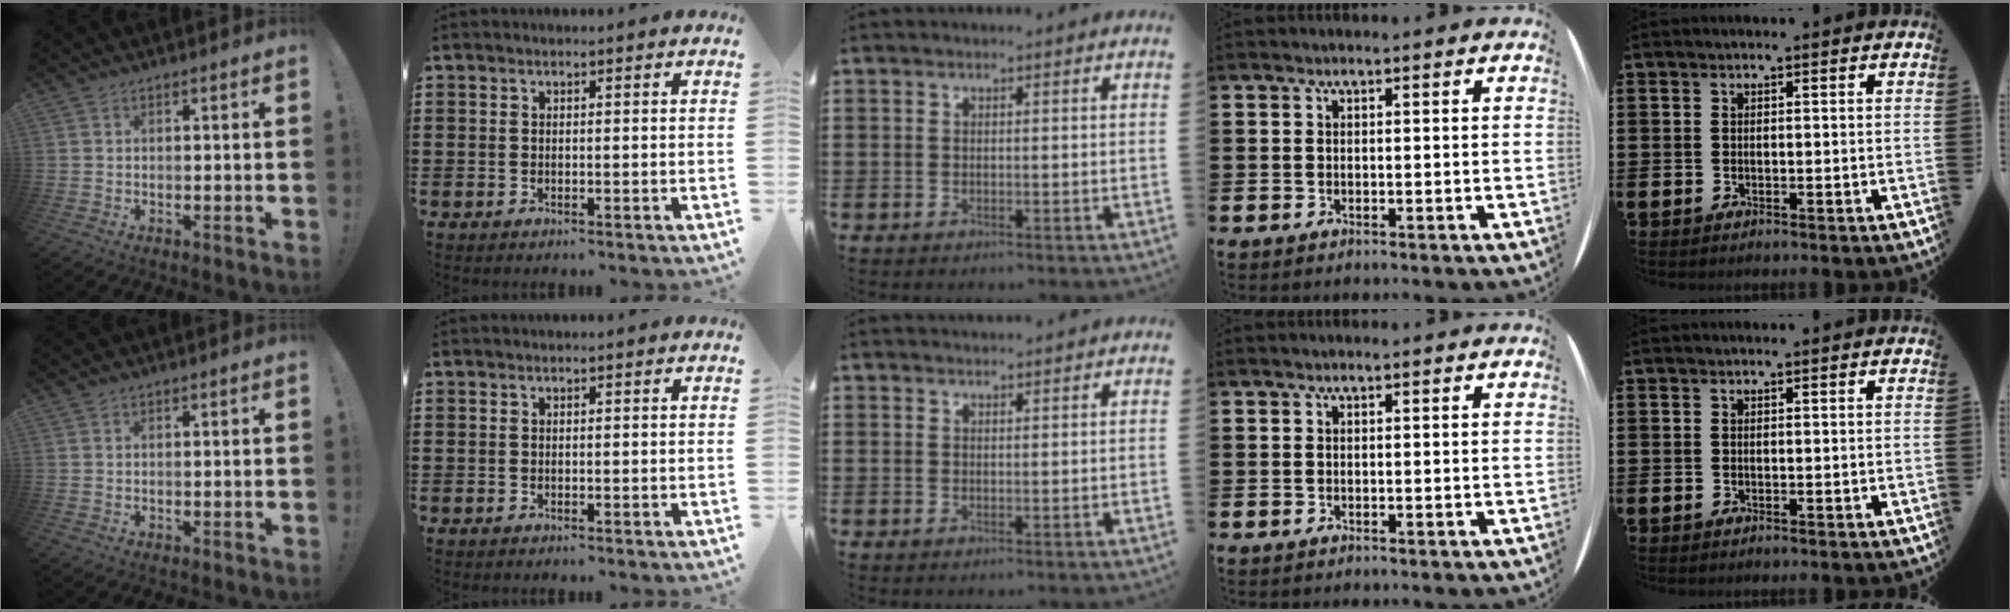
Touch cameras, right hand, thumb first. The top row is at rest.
{"middle": {"total": 1.0, "force": [1.0, 0.0, -0.1], "torque": [-0.001, -0.003, 0.019]}}